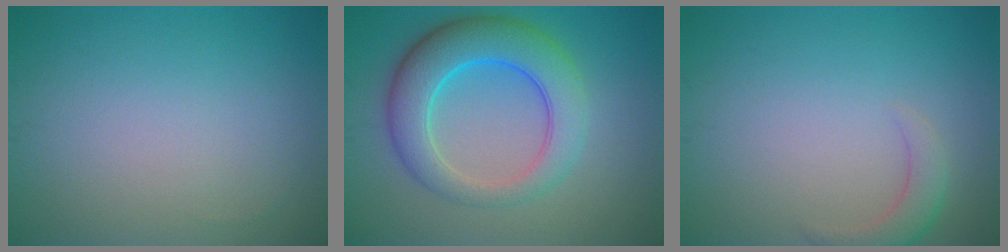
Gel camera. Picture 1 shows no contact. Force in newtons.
{"total": 7.4, "press": 7.4, "slide": 0.1}
{"total": 2.1, "press": 2.1, "slide": 0.2}